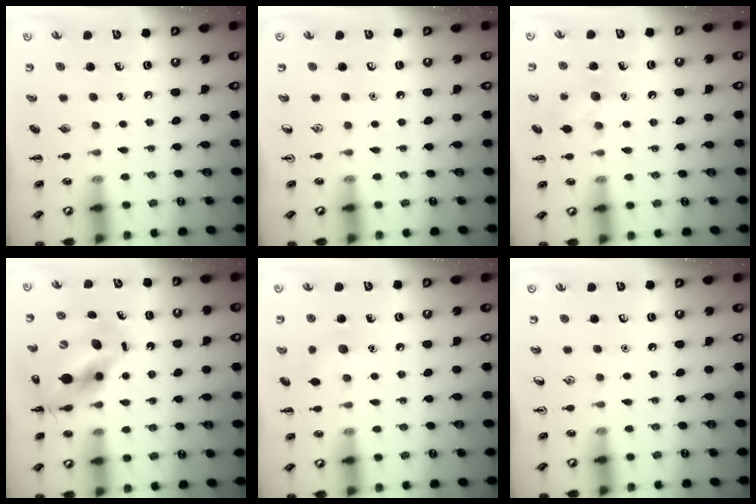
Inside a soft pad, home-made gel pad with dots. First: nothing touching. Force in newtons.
{"total": 0.0}
{"total": 8.0, "press": 7.9, "slide": 1.4}
{"total": 12.1, "press": 11.6, "slide": 3.3}
{"total": 7.0, "press": 6.8, "slide": 1.8}
{"total": 0.0}